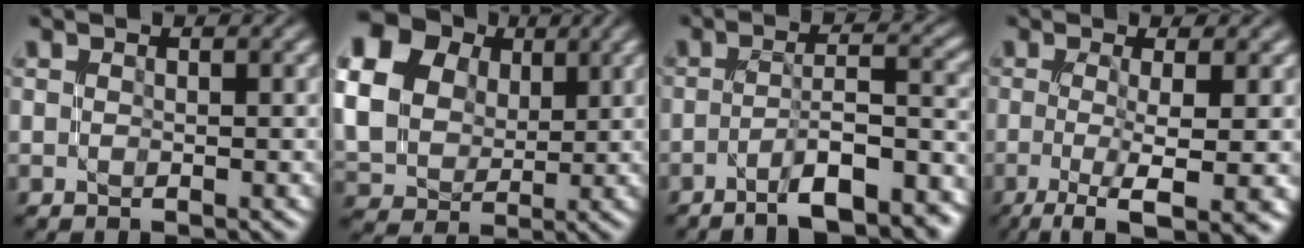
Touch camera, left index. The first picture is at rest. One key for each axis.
{"total": 17.8, "fx": 6.1, "fy": 14.9, "fz": 7.7, "tx": -0.212, "ty": 0.019, "tz": 0.094}
{"total": 8.5, "fx": -5.2, "fy": 2.0, "fz": 6.4, "tx": -0.081, "ty": 0.007, "tz": -0.076}
{"total": 6.9, "fx": -1.9, "fy": 1.4, "fz": 6.4, "tx": -0.094, "ty": -0.011, "tz": -0.035}